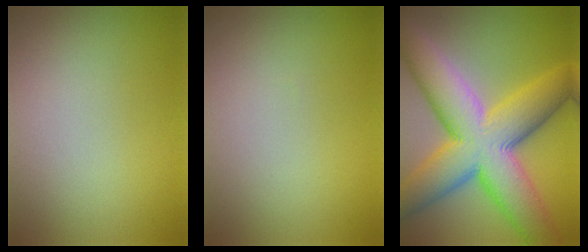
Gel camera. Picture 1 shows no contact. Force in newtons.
{"total": 0.0}
{"total": 13.6, "press": 13.6, "slide": 0.6}